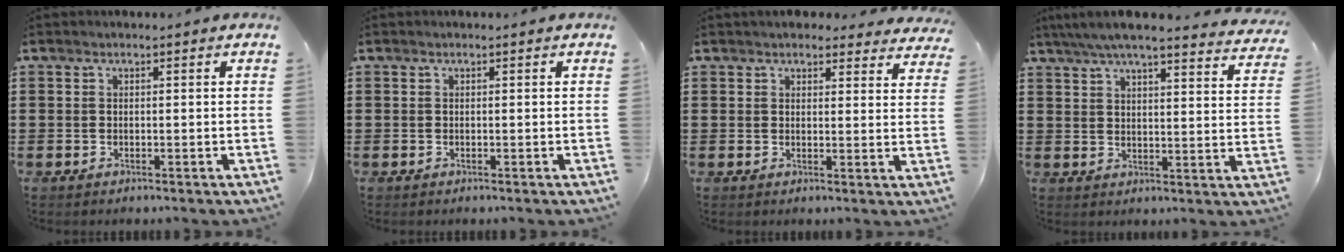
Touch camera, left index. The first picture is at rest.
{"total": 0.0}
{"total": 3.4, "force": [3.2, 1.0, 0.8], "torque": [-0.016, -0.009, 0.057]}
{"total": 5.7, "force": [5.0, 0.1, 2.7], "torque": [-0.071, -0.023, 0.086]}